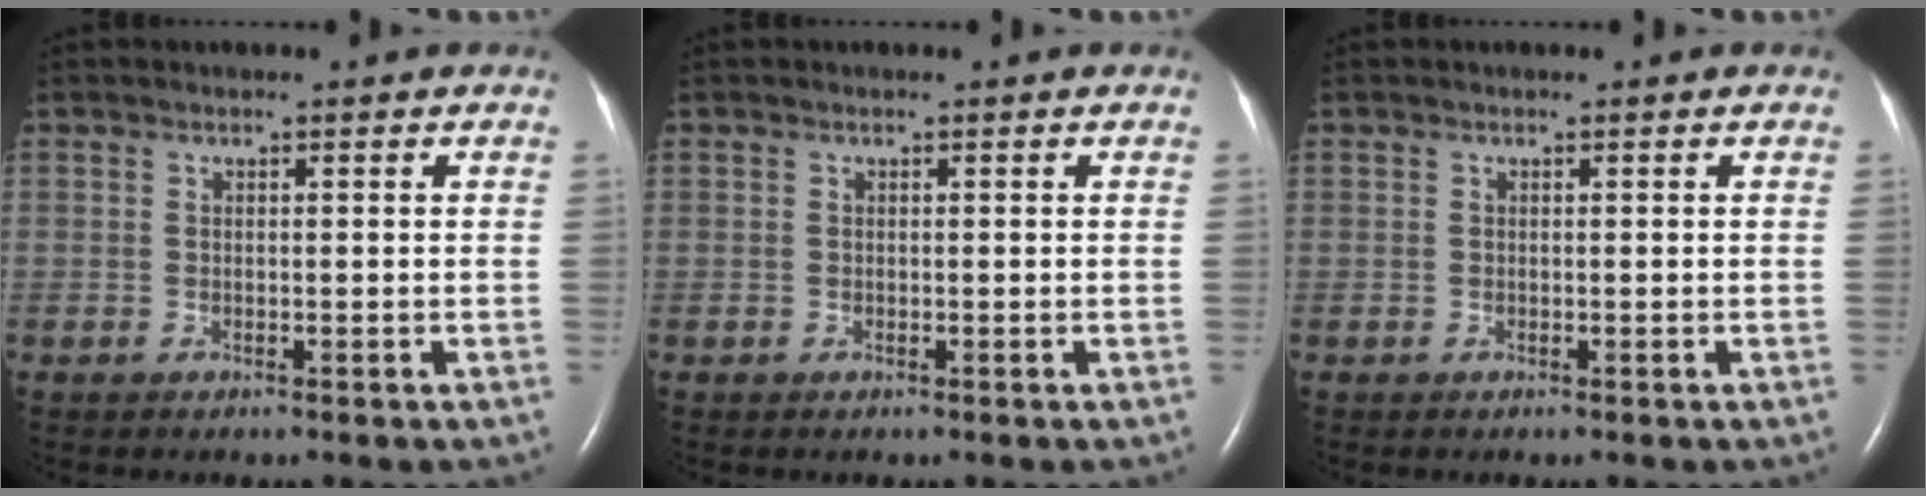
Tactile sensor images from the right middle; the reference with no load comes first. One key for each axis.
{"total": 0.0}
{"total": 0.0}